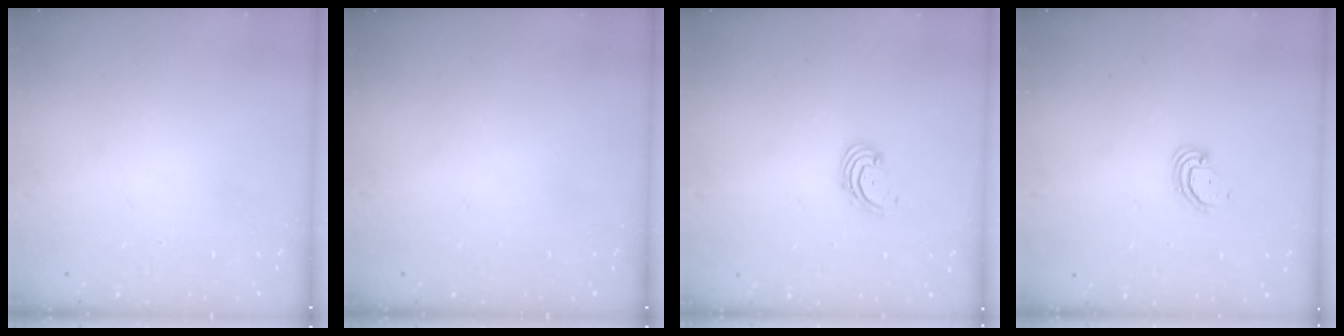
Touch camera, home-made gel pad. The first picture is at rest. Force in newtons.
{"total": 0.0}
{"total": 1.8, "press": 1.7, "slide": 0.6}
{"total": 2.9, "press": 2.9, "slide": 0.2}